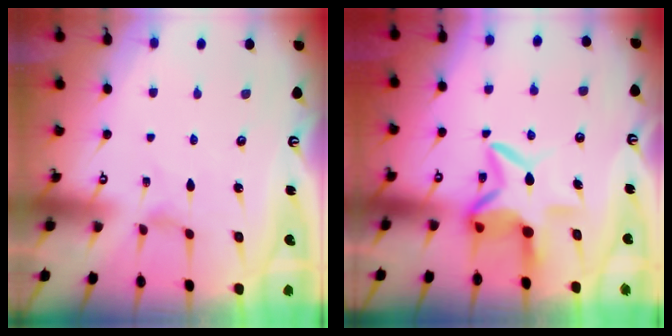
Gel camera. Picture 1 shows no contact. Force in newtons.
{"total": 8.2, "press": 8.2, "slide": 1.0}